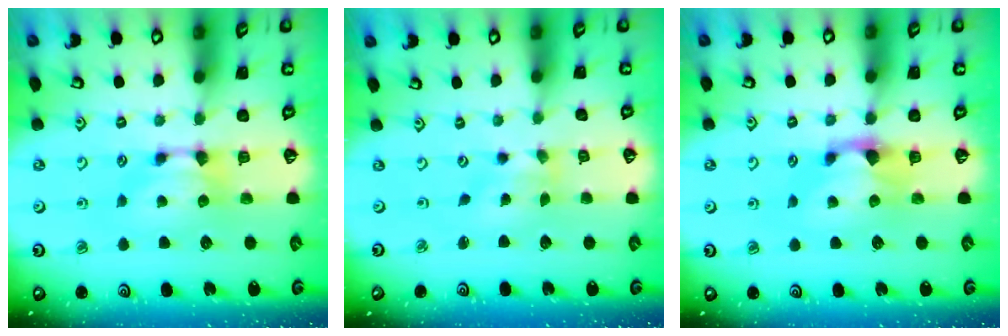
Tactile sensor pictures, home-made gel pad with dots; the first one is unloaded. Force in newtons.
{"total": 1.7, "press": 1.3, "slide": 1.0}
{"total": 0.7, "press": 0.4, "slide": 0.6}